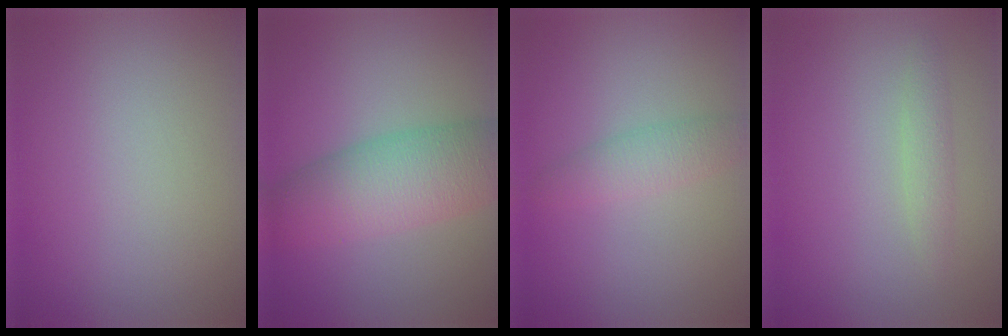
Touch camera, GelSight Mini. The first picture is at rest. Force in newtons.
{"total": 6.9, "press": 6.9, "slide": 0.2}
{"total": 2.2, "press": 2.2, "slide": 0.0}
{"total": 1.3, "press": 1.3, "slide": 0.0}